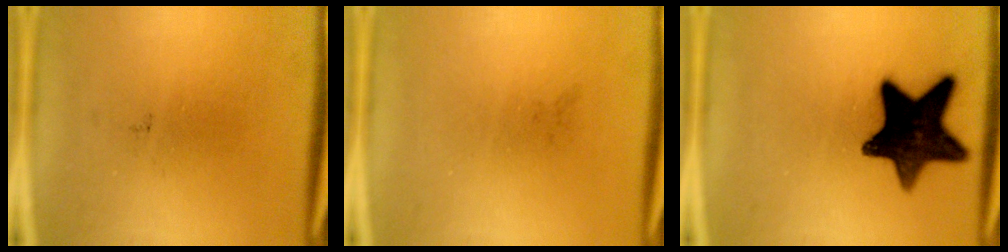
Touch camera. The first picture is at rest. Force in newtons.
{"total": 0.0}
{"total": 15.0}